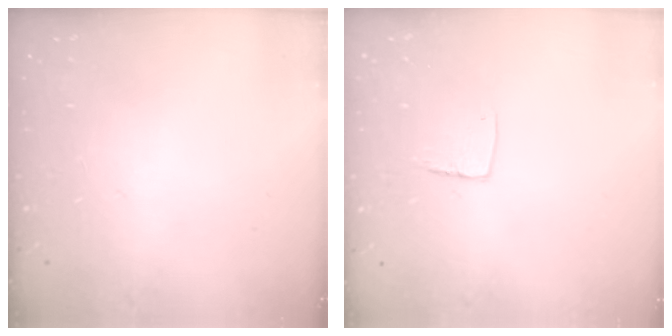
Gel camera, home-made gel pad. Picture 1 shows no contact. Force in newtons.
{"total": 5.9, "press": 5.9, "slide": 0.4}